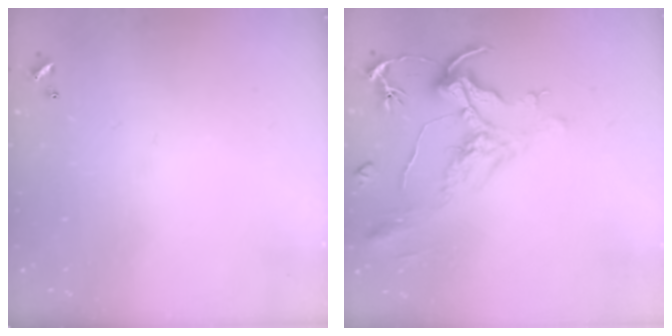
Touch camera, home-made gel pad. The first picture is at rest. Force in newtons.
{"total": 2.2, "press": 1.7, "slide": 1.3}